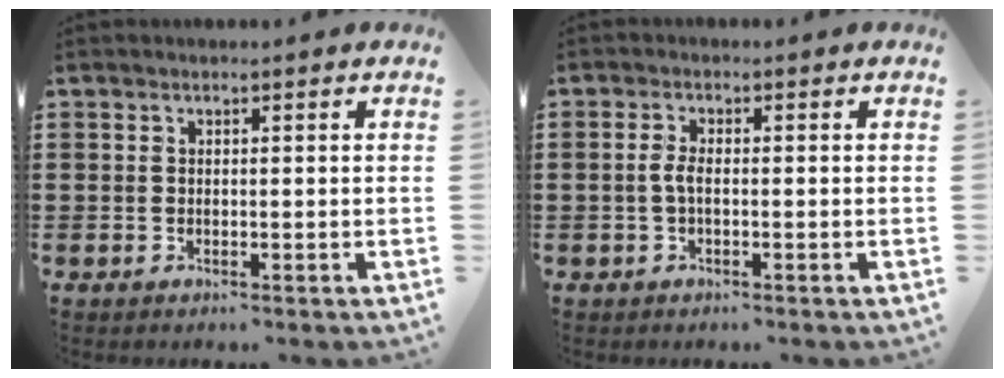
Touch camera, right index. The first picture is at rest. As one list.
[{"total": 2.4, "force": [-0.5, 0.8, 2.2], "torque": [-0.055, -0.004, -0.015]}]